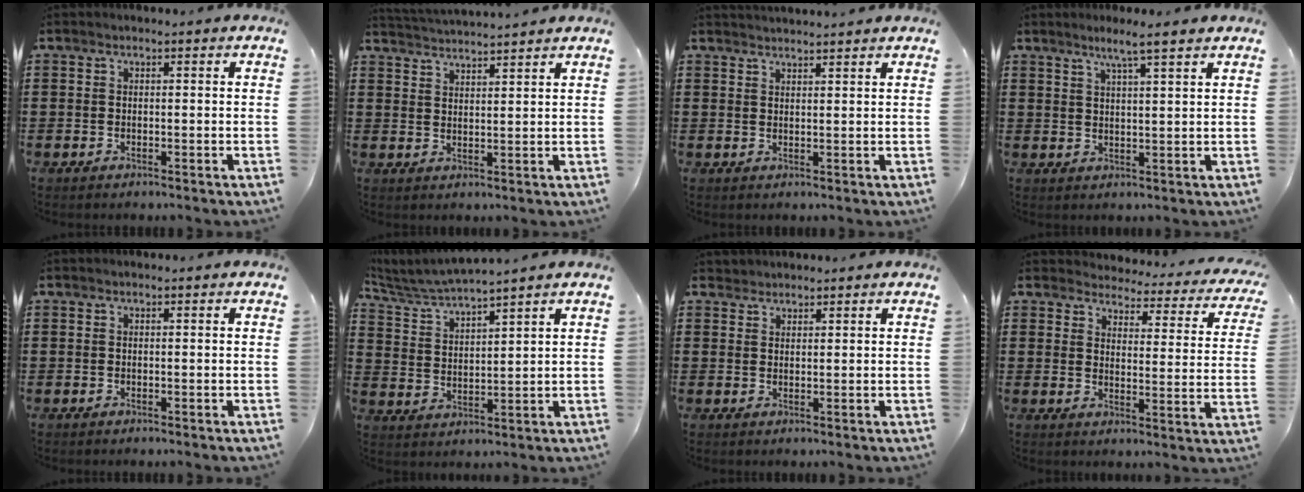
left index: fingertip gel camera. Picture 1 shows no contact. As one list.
[{"total": 2.8, "force": [2.7, -0.5, -0.2], "torque": [-0.006, -0.013, 0.049]}, {"total": 1.7, "force": [1.7, -0.2, 0.0], "torque": [-0.004, -0.002, 0.034]}, {"total": 4.0, "force": [3.2, -0.5, 2.4], "torque": [-0.056, -0.002, 0.055]}, {"total": 0.0}, {"total": 4.3, "force": [4.0, -0.3, 1.3], "torque": [-0.046, -0.027, 0.066]}, {"total": 1.5, "force": [1.4, 0.4, -0.2], "torque": [0.000, 0.002, 0.029]}, {"total": 3.4, "force": [3.4, 0.3, 0.4], "torque": [-0.032, -0.032, 0.053]}]